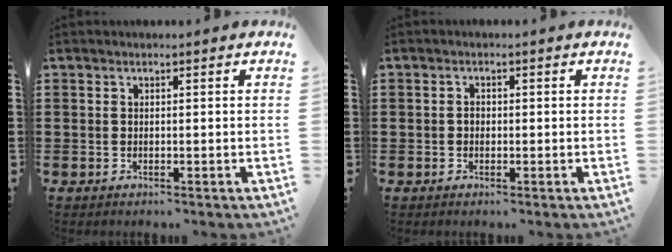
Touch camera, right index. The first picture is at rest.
{"total": 1.1, "force": [-0.2, 0.8, 0.7], "torque": [-0.015, 0.003, -0.004]}